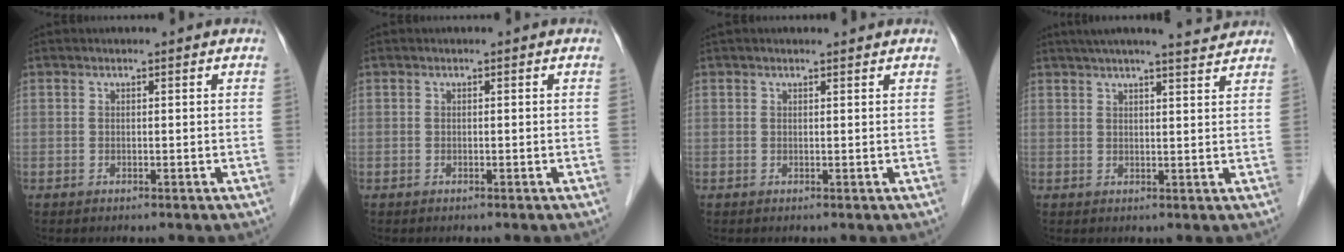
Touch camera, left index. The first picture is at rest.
{"total": 0.0}
{"total": 2.5, "force": [2.3, 0.3, 0.9], "torque": [-0.011, 0.019, 0.030]}
{"total": 9.7, "force": [8.6, 0.5, 4.4], "torque": [-0.066, 0.014, 0.109]}